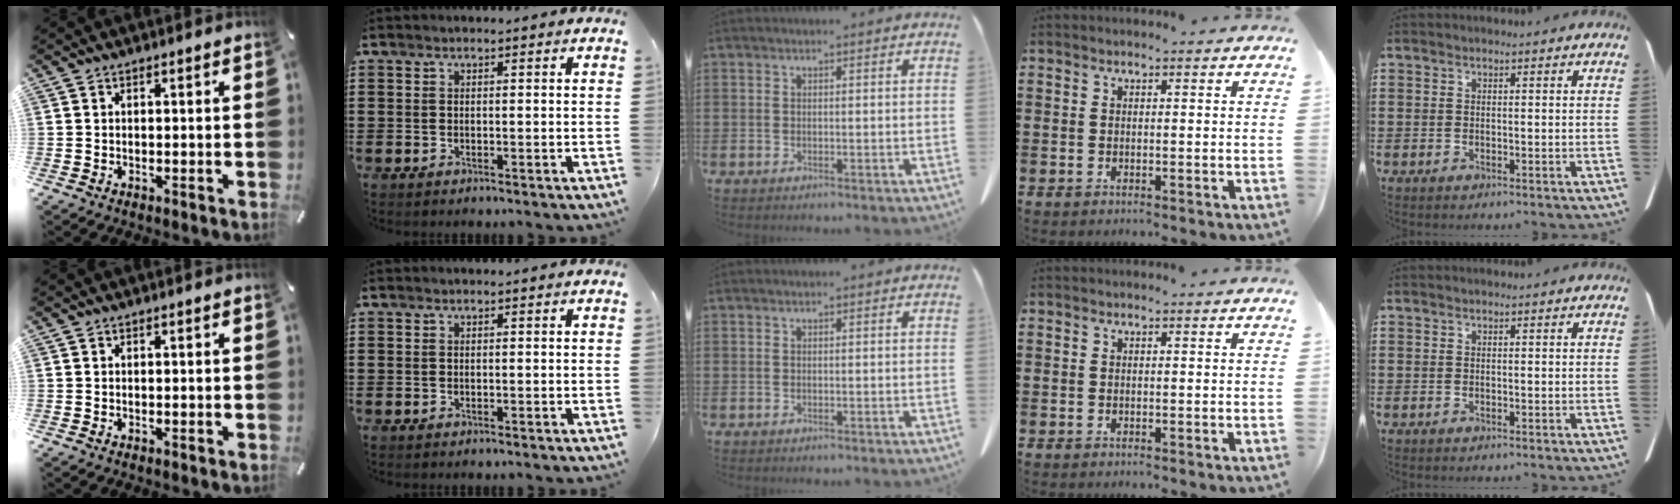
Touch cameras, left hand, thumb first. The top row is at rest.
{}